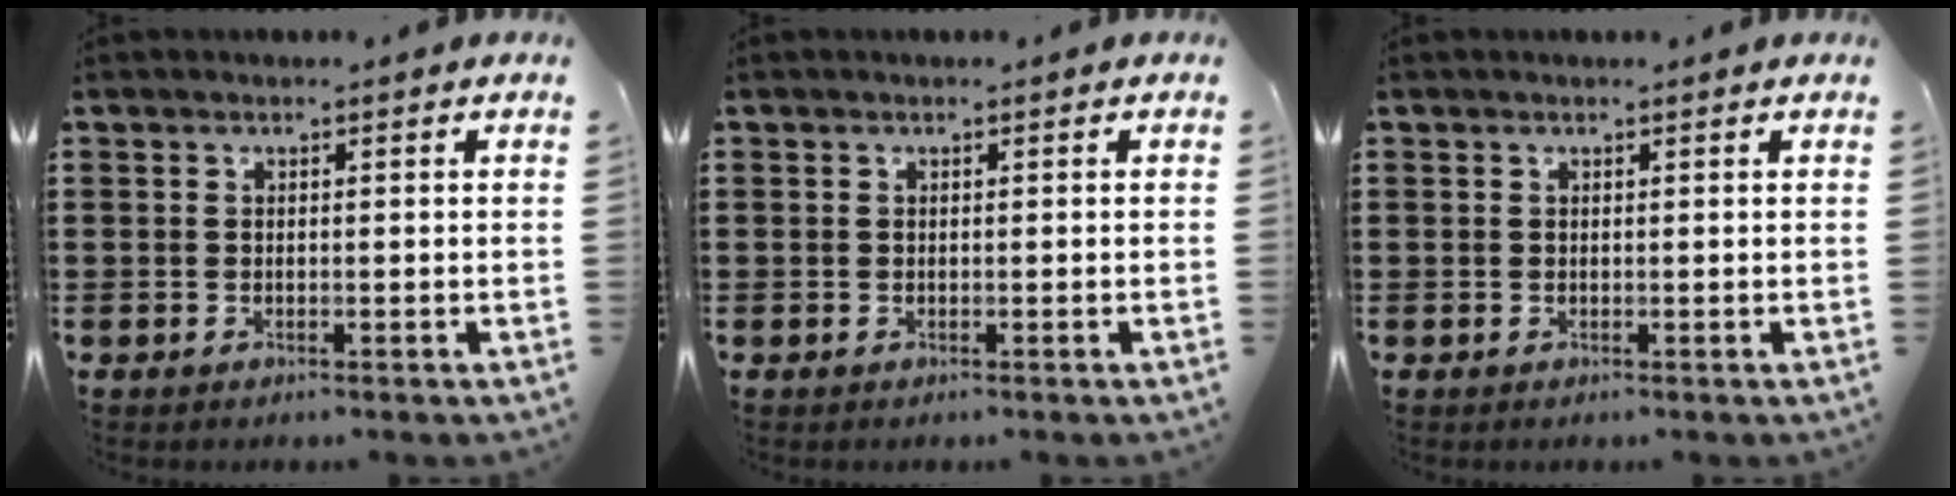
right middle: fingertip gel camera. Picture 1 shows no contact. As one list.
[{"total": 0.0}, {"total": 0.0}]